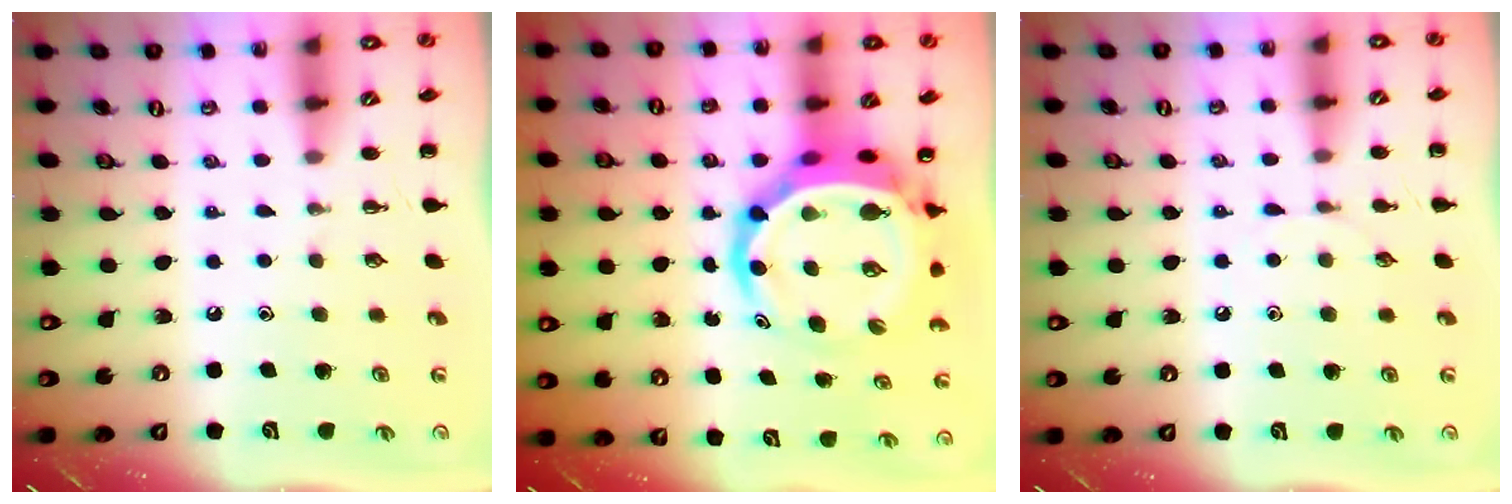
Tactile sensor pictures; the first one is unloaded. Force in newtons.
{"total": 10.2, "press": 9.7, "slide": 2.9}
{"total": 3.8, "press": 3.6, "slide": 1.4}